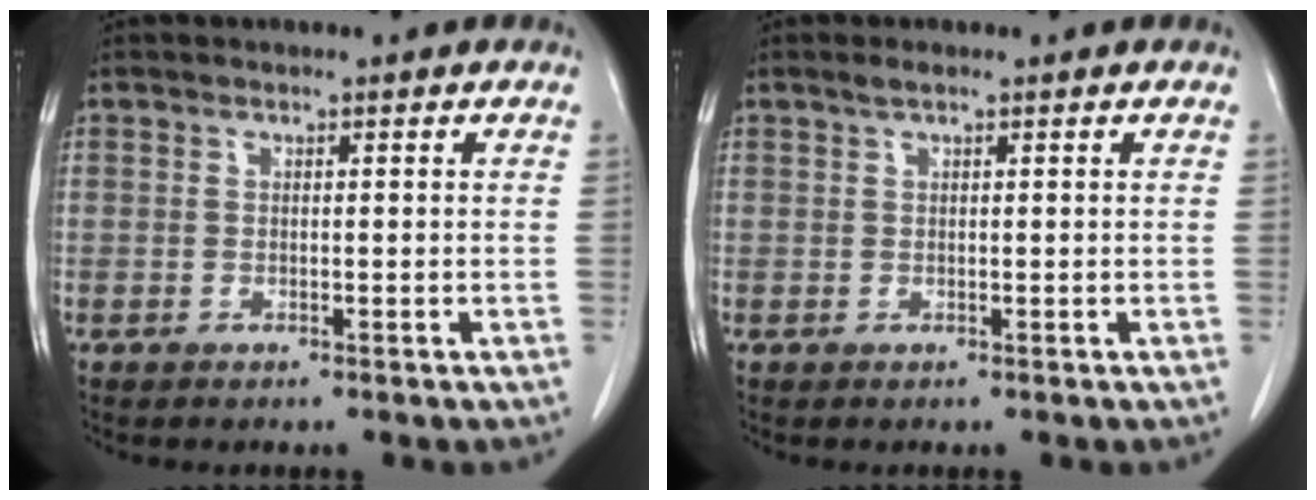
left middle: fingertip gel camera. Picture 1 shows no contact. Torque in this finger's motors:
{"motor_torque": [0.18, -0.17, -0.04, 0.01]}